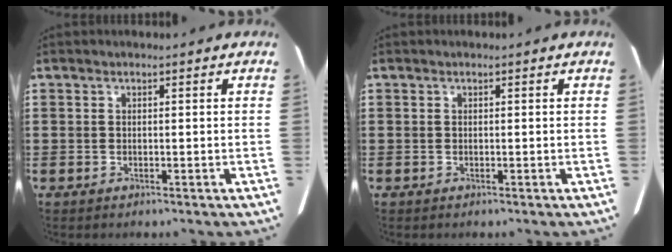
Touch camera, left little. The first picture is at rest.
{"total": 0.0}